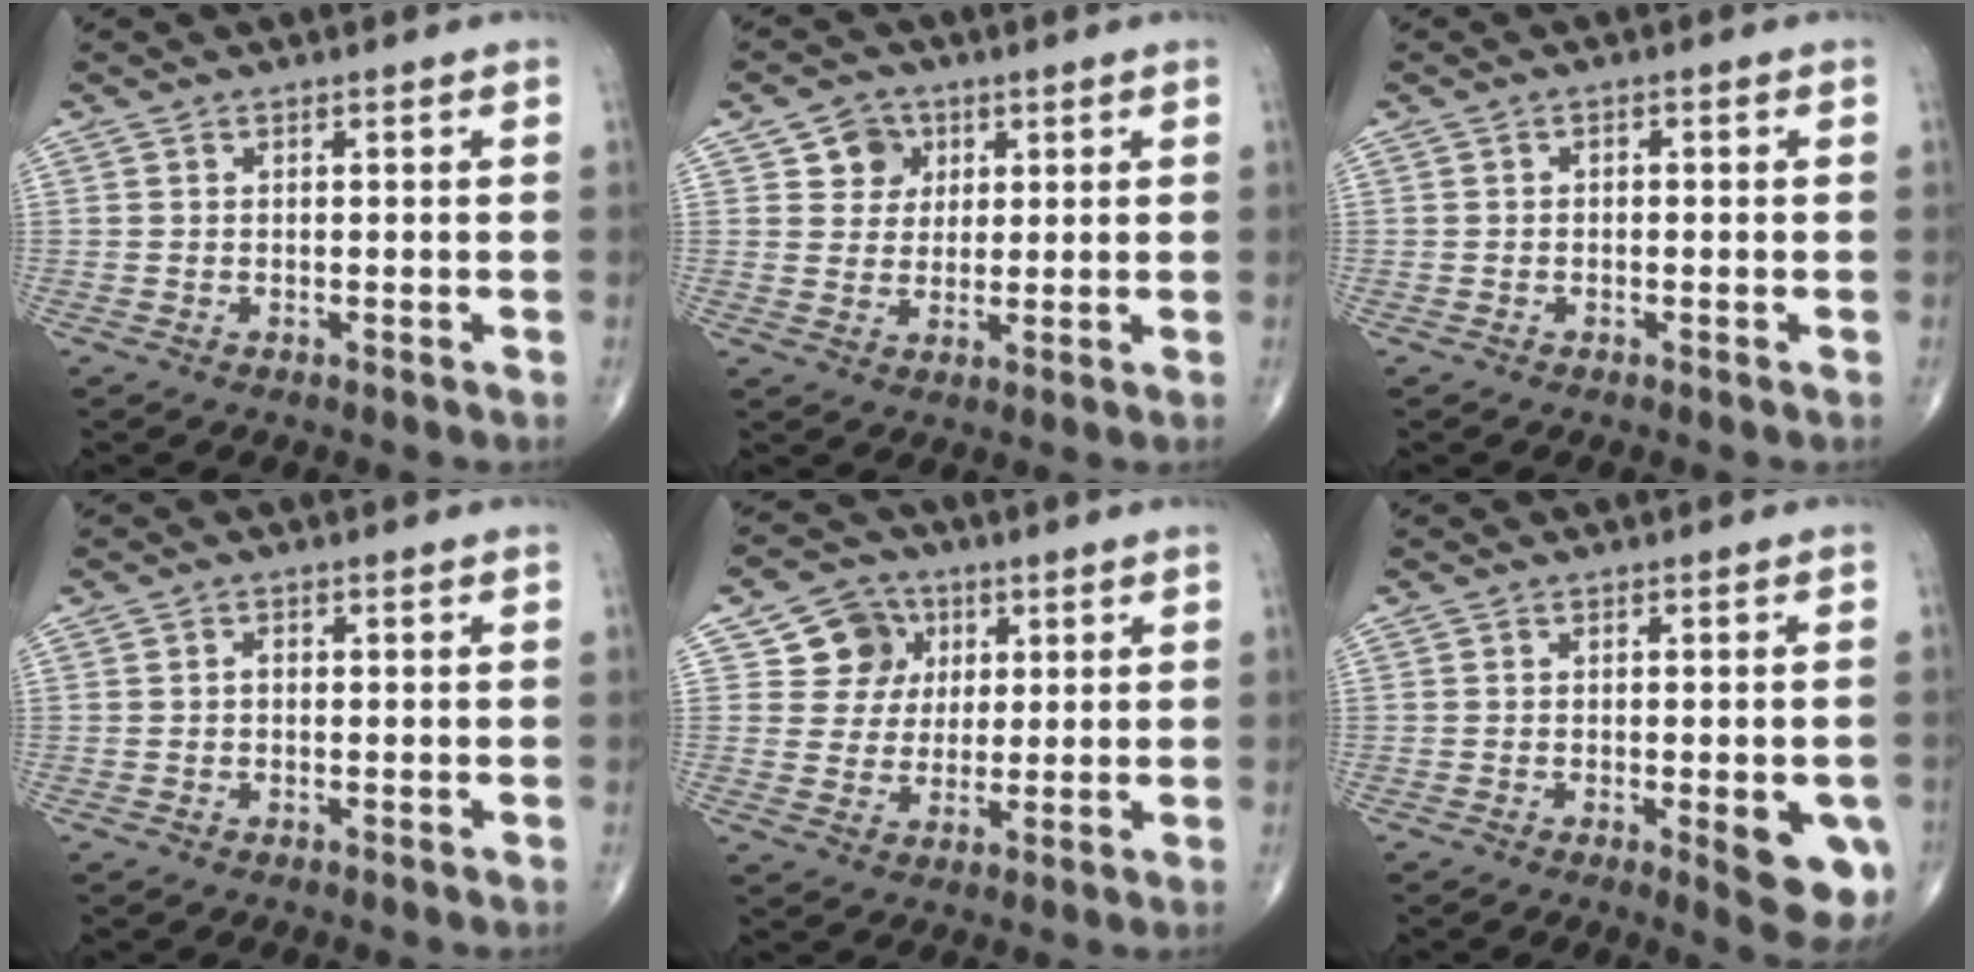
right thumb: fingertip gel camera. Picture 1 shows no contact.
{"total": 5.5, "force": [2.3, 4.8, 1.4], "torque": [0.006, -0.005, 0.038]}
{"total": 0.7, "force": [-0.1, 0.5, 0.5], "torque": [-0.002, 0.004, -0.006]}
{"total": 0.9, "force": [-0.1, 0.7, 0.6], "torque": [-0.005, 0.003, -0.005]}
{"total": 8.3, "force": [2.9, 7.5, 2.3], "torque": [0.003, -0.004, 0.048]}
{"total": 9.3, "force": [-2.8, 2.9, 8.4], "torque": [-0.084, -0.009, -0.027]}